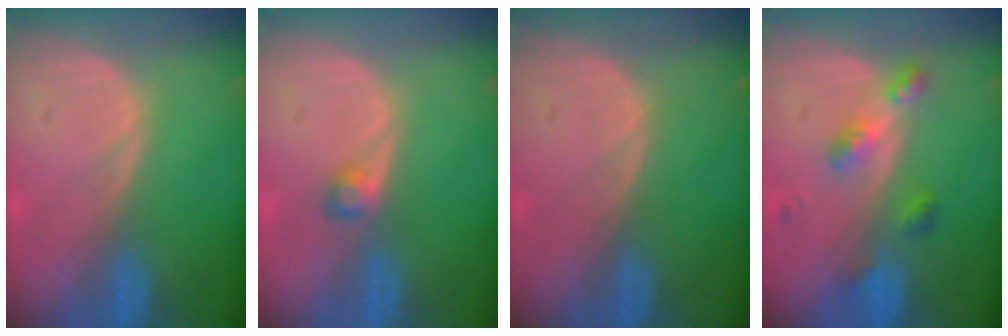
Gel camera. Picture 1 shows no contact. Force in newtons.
{"total": 1.8, "press": 1.7, "slide": 0.3}
{"total": 0.0}
{"total": 4.7, "press": 4.2, "slide": 2.0}